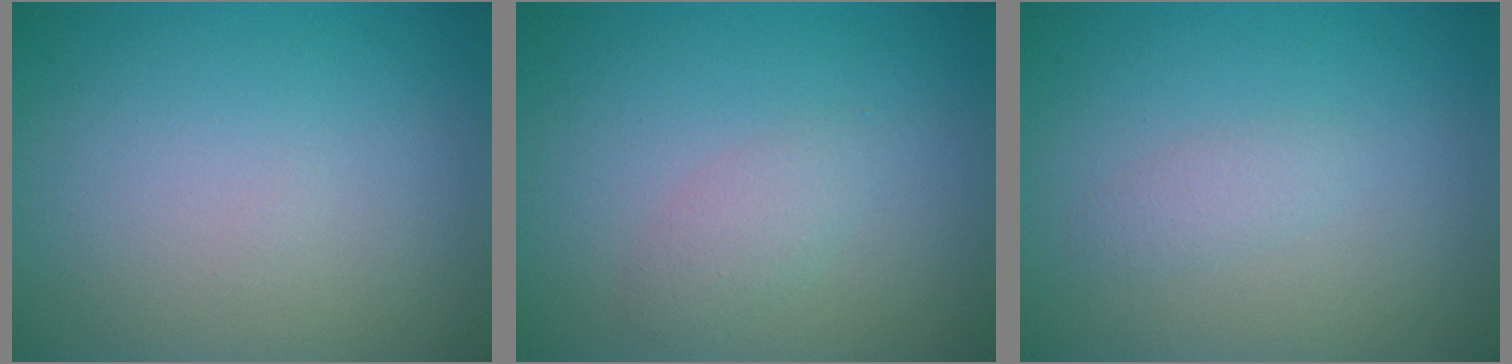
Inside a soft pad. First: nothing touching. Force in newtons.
{"total": 1.6, "press": 1.6, "slide": 0.0}
{"total": 1.1, "press": 1.1, "slide": 0.1}